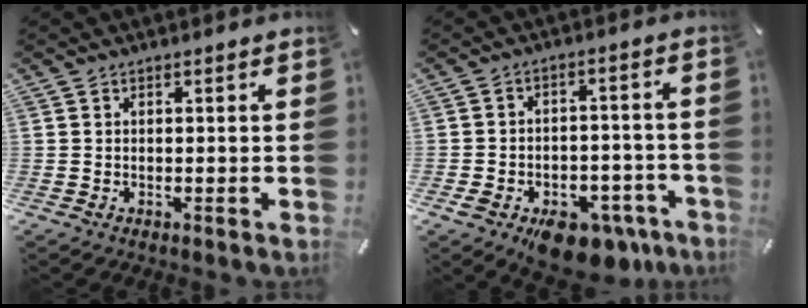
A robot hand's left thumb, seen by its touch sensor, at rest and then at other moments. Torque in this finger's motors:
{"motor_torque": [1.07, 3.01, 0.39, 0.23, 0.13]}